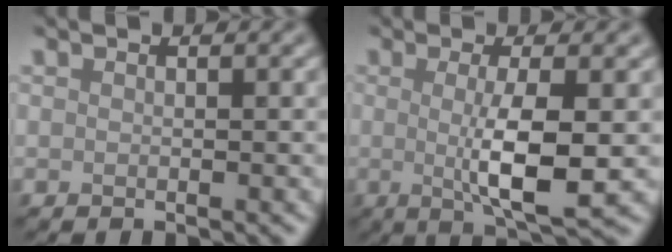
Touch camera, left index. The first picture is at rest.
{"total": 5.5, "force": [-0.2, 1.1, 5.4], "torque": [-0.092, -0.007, -0.002]}